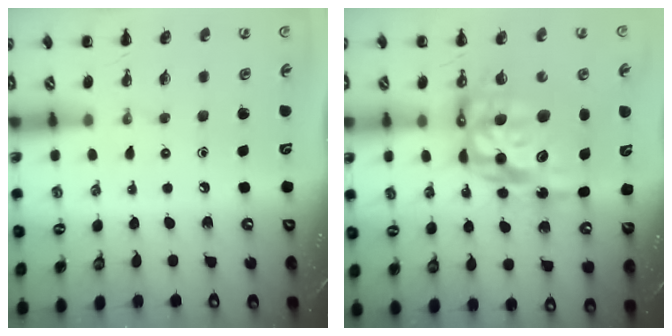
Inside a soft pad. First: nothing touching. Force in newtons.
{"total": 17.1, "press": 16.4, "slide": 4.6}